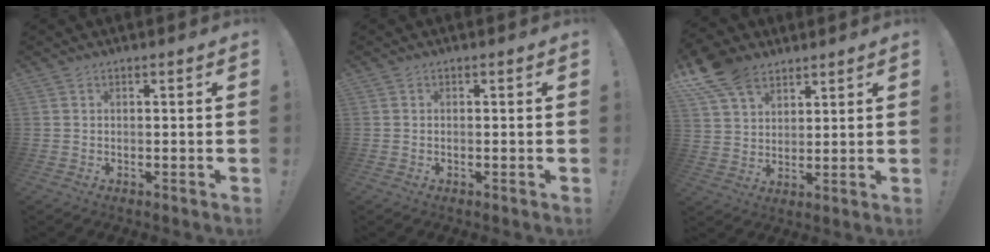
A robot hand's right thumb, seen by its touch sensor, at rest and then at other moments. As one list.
[{"total": 0.0}, {"total": 11.5, "force": [7.8, 7.1, 4.7], "torque": [-0.090, -0.039, 0.154]}]